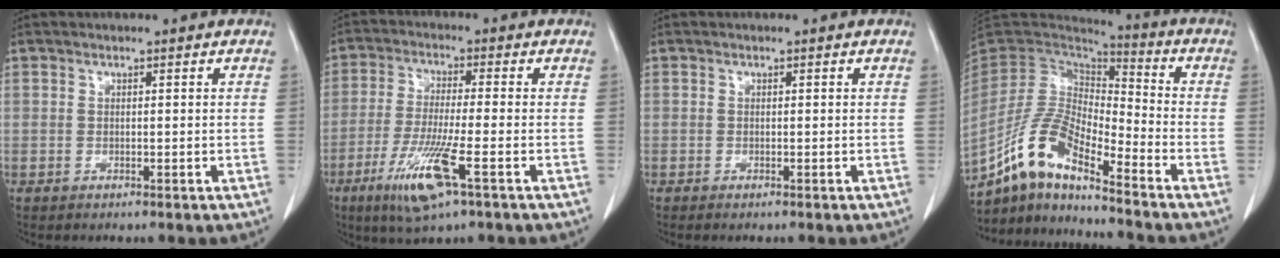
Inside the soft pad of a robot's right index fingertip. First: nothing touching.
{"total": 10.2, "force": [-4.8, 0.4, 9.0], "torque": [-0.181, -0.026, -0.088]}
{"total": 0.6, "force": [-0.4, 0.1, 0.4], "torque": [-0.008, -0.001, -0.008]}
{"total": 12.6, "force": [-9.7, 2.3, 7.7], "torque": [-0.166, 0.008, -0.184]}